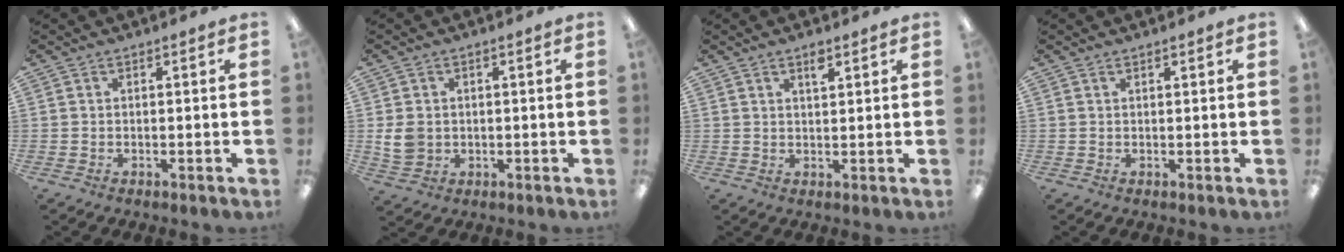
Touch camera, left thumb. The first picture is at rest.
{"total": 5.1, "force": [0.2, 4.2, 2.8], "torque": [-0.058, 0.001, 0.004]}
{"total": 2.8, "force": [2.0, 0.9, 1.8], "torque": [-0.031, -0.001, 0.033]}
{"total": 0.7, "force": [0.6, 0.2, 0.3], "torque": [-0.007, 0.001, 0.010]}